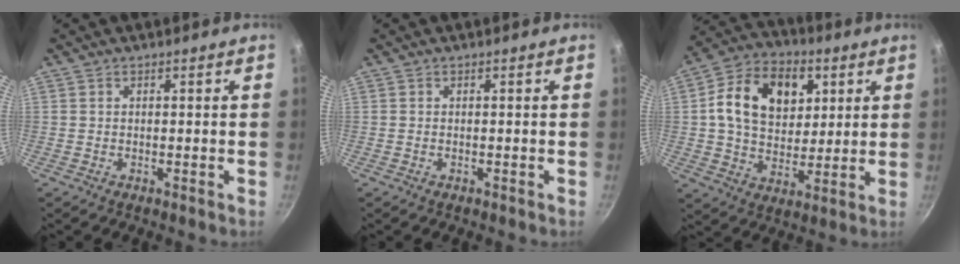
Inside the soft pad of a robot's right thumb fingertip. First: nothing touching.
{"total": 0.0}
{"total": 17.0, "force": [4.3, 12.2, 11.1], "torque": [-0.159, 0.003, 0.072]}